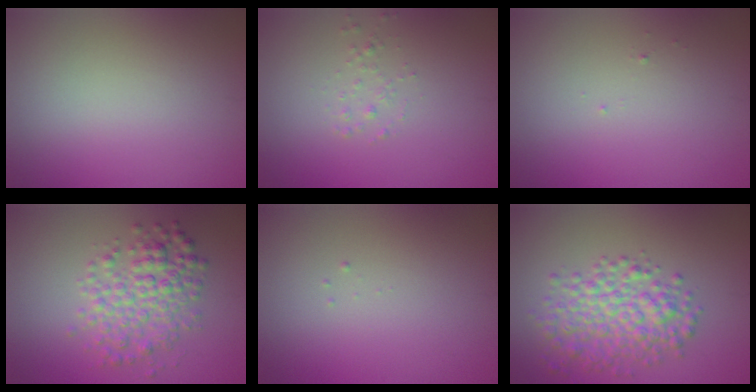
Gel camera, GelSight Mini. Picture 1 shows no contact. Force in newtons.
{"total": 0.8, "press": 0.7, "slide": 0.1}
{"total": 0.0}
{"total": 4.5, "press": 4.5, "slide": 0.1}
{"total": 0.0}
{"total": 5.2, "press": 5.2, "slide": 0.1}